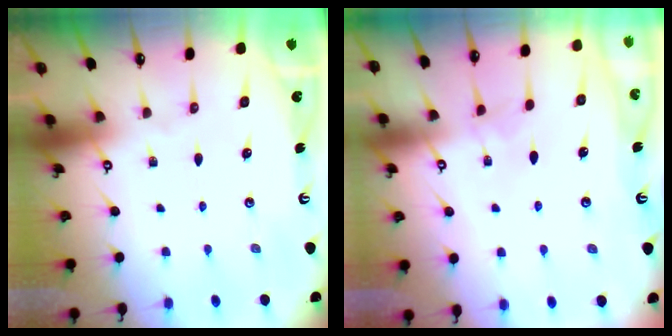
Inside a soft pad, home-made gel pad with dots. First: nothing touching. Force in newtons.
{"total": 2.3, "press": 2.3, "slide": 0.3}